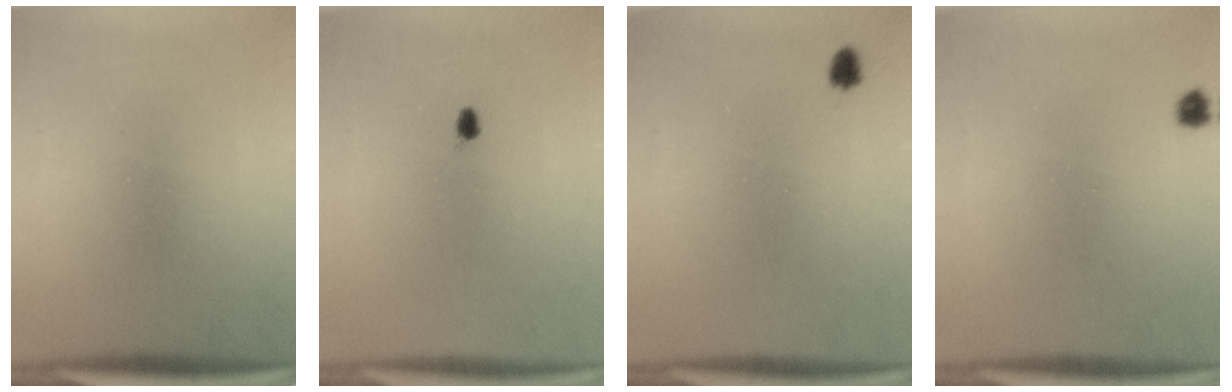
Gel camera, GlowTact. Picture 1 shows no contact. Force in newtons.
{"total": 0.9}
{"total": 1.5}
{"total": 1.4}